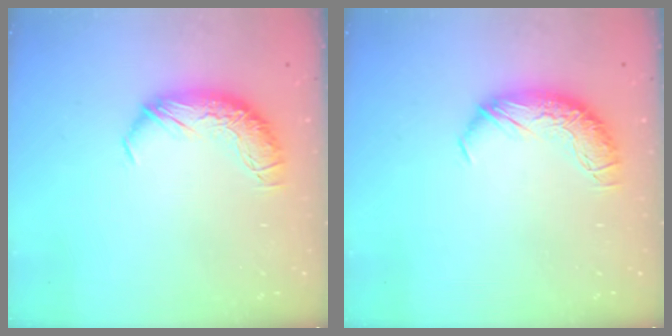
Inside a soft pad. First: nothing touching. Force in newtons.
{"total": 0.0}